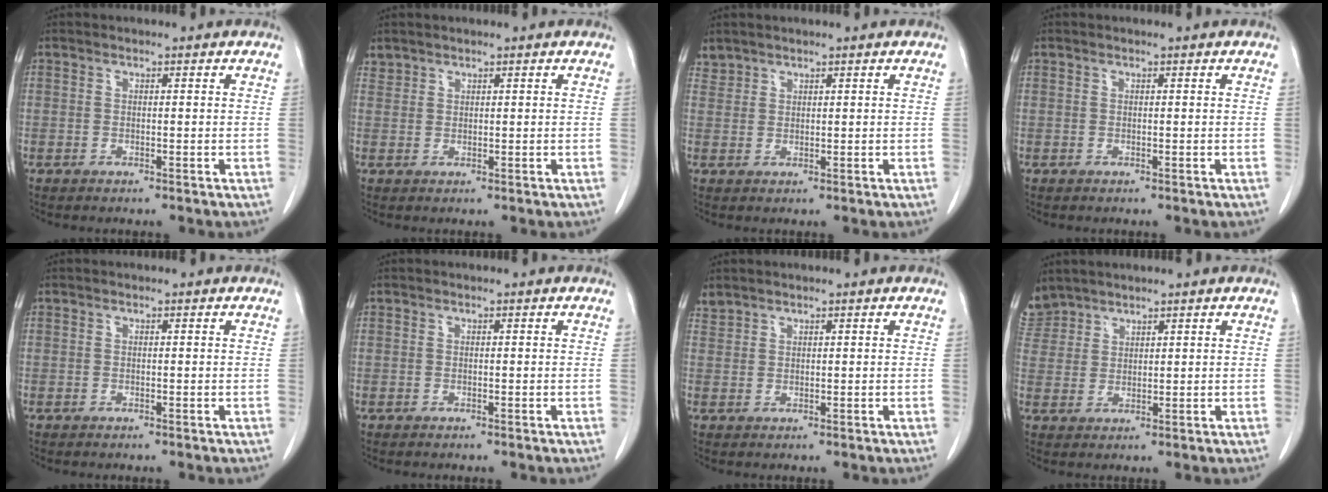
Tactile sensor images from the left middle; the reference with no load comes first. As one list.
[{"total": 1.0, "force": [1.0, 0.4, -0.2], "torque": [0.003, 0.006, 0.020]}, {"total": 1.5, "force": [1.4, 0.5, -0.3], "torque": [0.006, 0.008, 0.029]}, {"total": 0.0}, {"total": 0.0}, {"total": 0.0}, {"total": 1.2, "force": [1.2, 0.2, -0.1], "torque": [-0.004, 0.009, 0.030]}, {"total": 4.9, "force": [4.4, 2.3, 0.0], "torque": [-0.005, 0.013, 0.097]}]